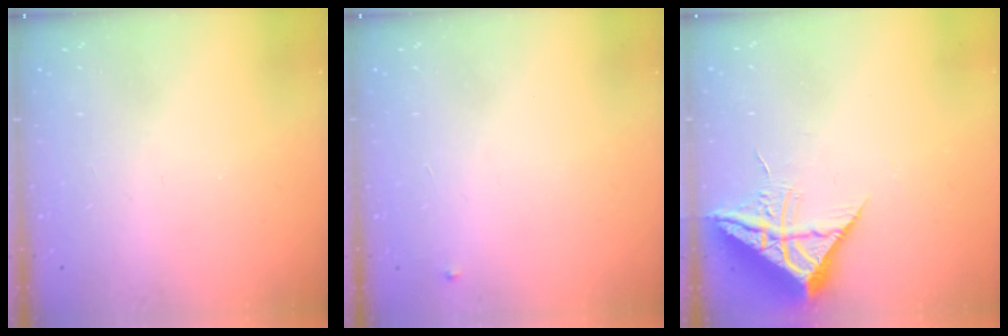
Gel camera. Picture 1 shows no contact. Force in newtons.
{"total": 3.2, "press": 3.2, "slide": 0.2}
{"total": 9.7, "press": 9.6, "slide": 0.8}